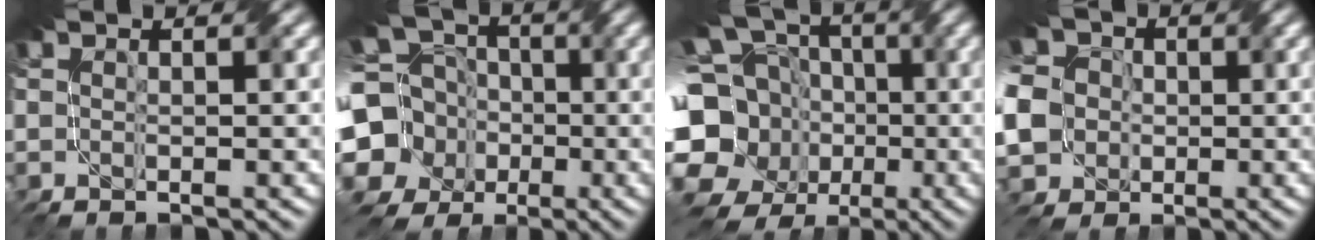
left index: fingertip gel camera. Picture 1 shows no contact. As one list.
[{"total": 14.7, "force": [-1.8, 13.5, 5.5], "torque": [-0.170, 0.000, -0.066]}, {"total": 17.7, "force": [-2.1, 15.8, 7.7], "torque": [-0.198, 0.009, -0.066]}, {"total": 10.6, "force": [-1.0, 9.4, 4.8], "torque": [-0.130, -0.005, -0.044]}]